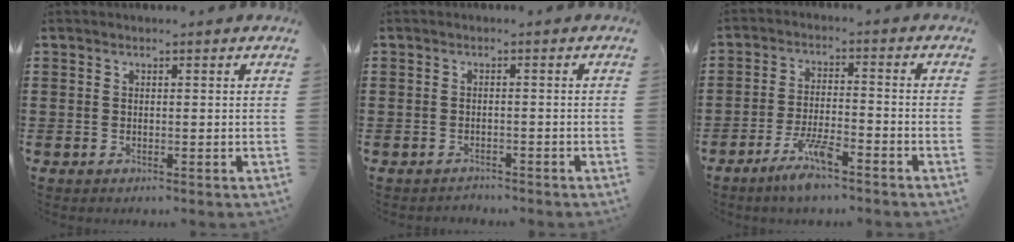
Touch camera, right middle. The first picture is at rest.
{"total": 1.6, "force": [-1.5, 0.5, -0.3], "torque": [0.001, 0.003, -0.035]}
{"total": 6.6, "force": [-4.6, 1.2, 4.5], "torque": [-0.100, -0.006, -0.086]}